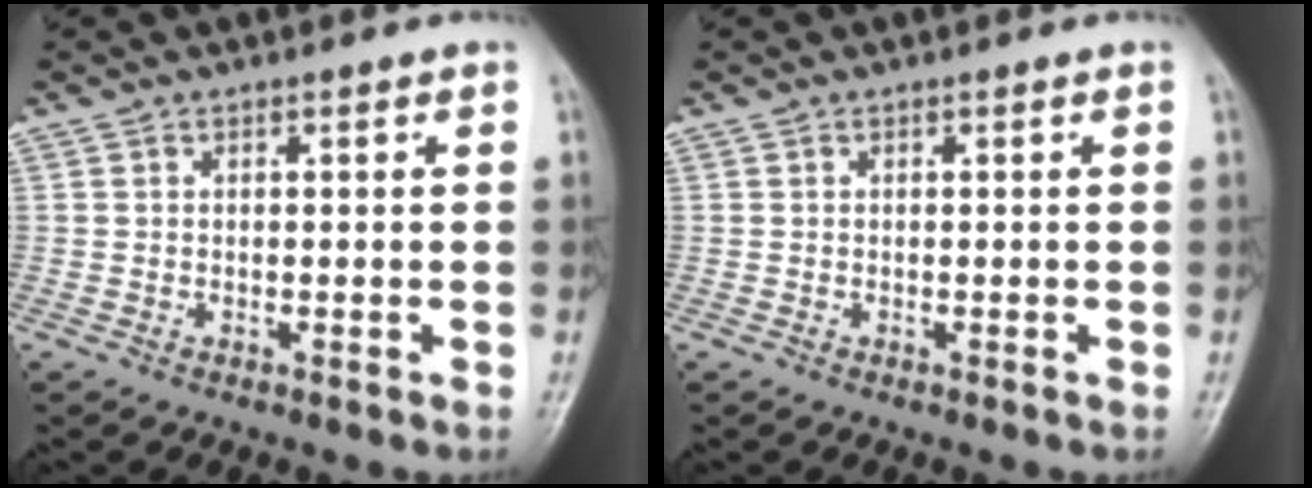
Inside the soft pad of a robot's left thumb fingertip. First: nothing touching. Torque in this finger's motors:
{"motor_torque": [0.00, 0.02, 0.15, -0.15, 0.00]}